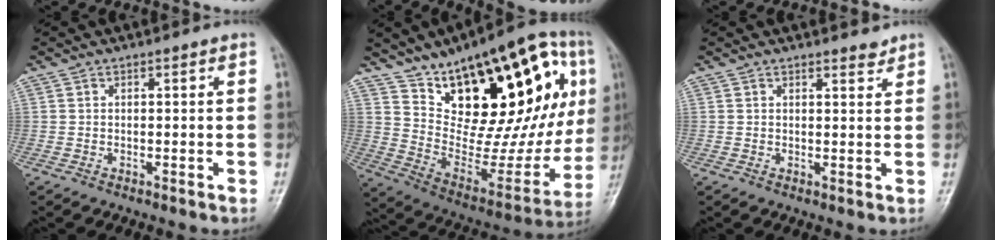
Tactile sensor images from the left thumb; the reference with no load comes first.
{"total": 32.6, "force": [13.8, 14.3, 25.9], "torque": [-0.326, -0.008, 0.234]}
{"total": 1.5, "force": [1.4, 0.3, 0.3], "torque": [0.003, -0.014, 0.020]}